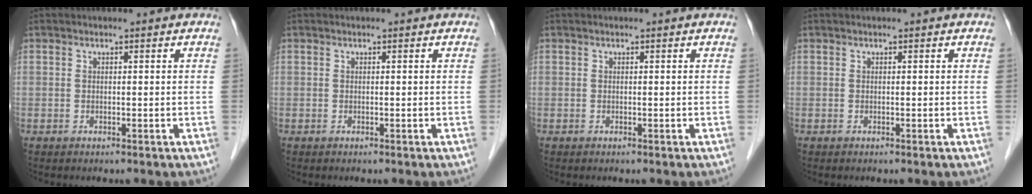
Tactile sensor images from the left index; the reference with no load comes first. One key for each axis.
{"total": 0.0}
{"total": 0.0}
{"total": 0.0}